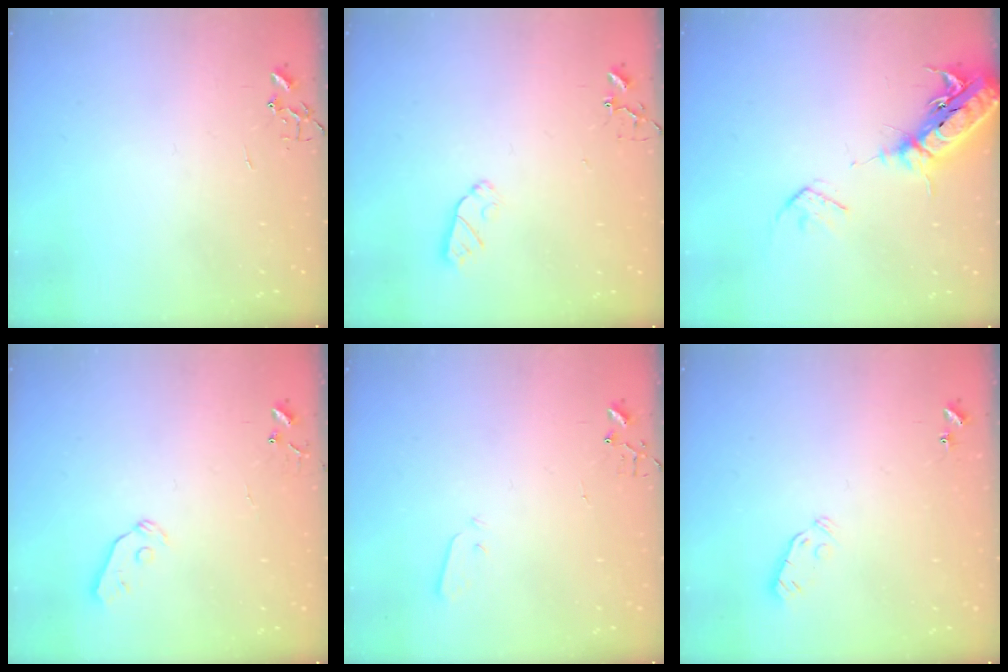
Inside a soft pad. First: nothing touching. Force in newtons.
{"total": 5.2, "press": 5.2, "slide": 0.7}
{"total": 18.4, "press": 17.9, "slide": 4.4}
{"total": 5.9, "press": 5.8, "slide": 0.7}
{"total": 2.1, "press": 2.0, "slide": 0.4}
{"total": 3.8, "press": 3.7, "slide": 0.8}